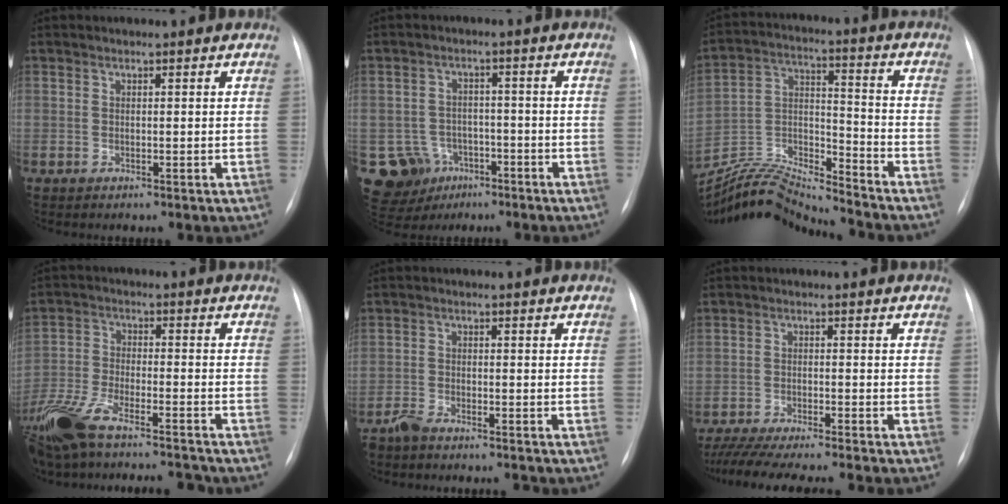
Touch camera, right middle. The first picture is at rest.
{"total": 8.8, "force": [-4.1, 7.5, 2.2], "torque": [-0.050, 0.008, -0.052]}
{"total": 14.3, "force": [-14.1, -0.5, 2.4], "torque": [-0.048, 0.026, -0.262]}
{"total": 16.7, "force": [-14.1, 2.8, 8.6], "torque": [-0.193, -0.012, -0.242]}
{"total": 3.7, "force": [-3.5, 0.4, 1.2], "torque": [-0.023, -0.010, -0.062]}
{"total": 13.3, "force": [-11.7, -0.4, 6.2], "torque": [-0.087, -0.024, -0.180]}